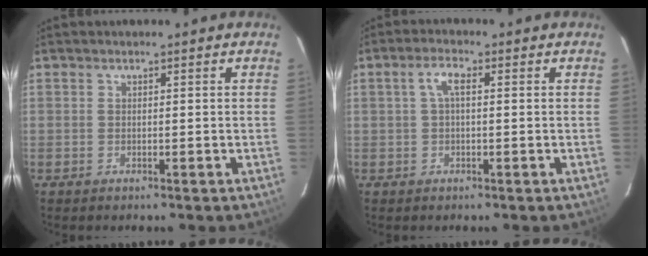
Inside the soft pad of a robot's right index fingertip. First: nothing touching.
{"total": 2.9, "force": [0.4, 1.0, 2.7], "torque": [-0.056, 0.010, 0.008]}